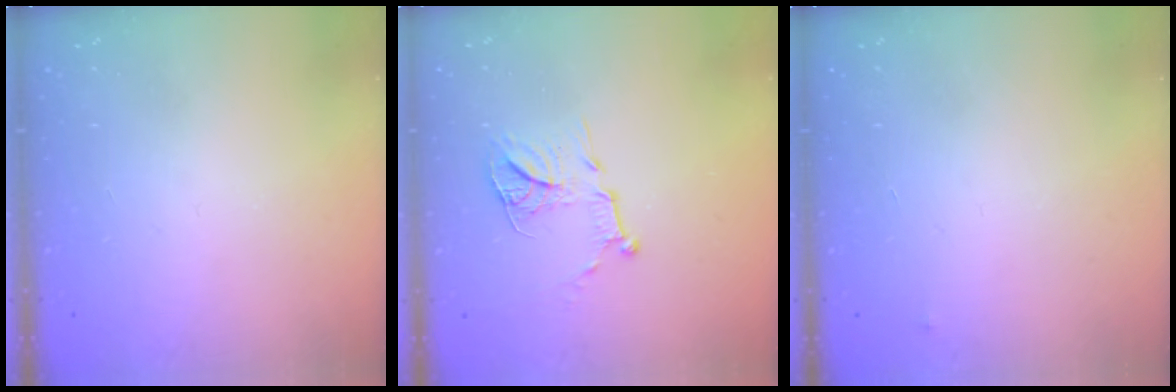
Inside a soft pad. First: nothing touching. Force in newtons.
{"total": 12.1, "press": 12.1, "slide": 0.9}
{"total": 2.5, "press": 2.5, "slide": 0.4}